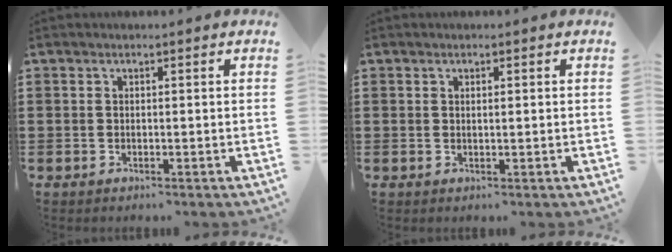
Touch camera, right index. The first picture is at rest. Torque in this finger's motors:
{"motor_torque": [-0.95, 1.19, -0.02, 0.00]}